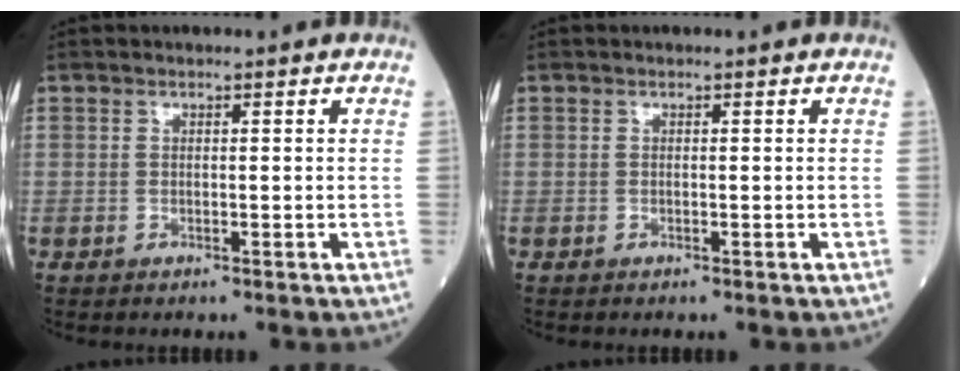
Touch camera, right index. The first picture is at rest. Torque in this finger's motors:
{"motor_torque": [0.01, 0.00, 0.00, -0.01]}